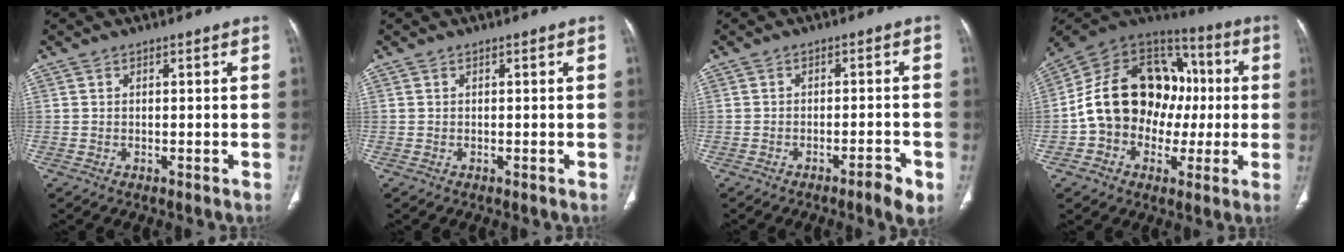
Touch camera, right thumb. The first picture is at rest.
{"total": 0.0}
{"total": 4.1, "force": [-2.4, 0.8, 3.2], "torque": [-0.047, 0.014, -0.035]}
{"total": 21.2, "force": [-0.9, 16.6, 13.2], "torque": [-0.185, 0.050, -0.016]}